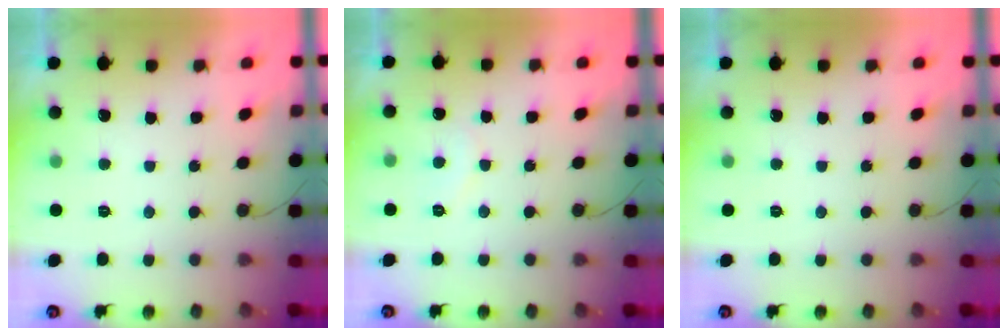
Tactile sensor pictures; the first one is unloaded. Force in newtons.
{"total": 5.2, "press": 5.1, "slide": 0.4}
{"total": 0.0}